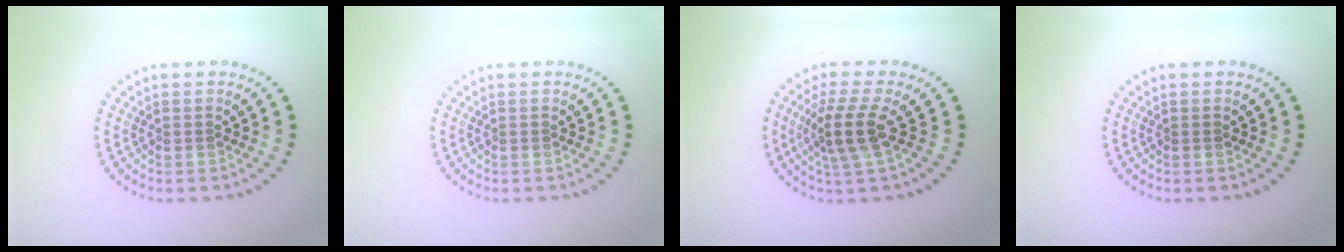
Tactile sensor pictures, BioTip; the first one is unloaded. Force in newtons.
{"total": 0.0}
{"total": 3.7, "press": 2.8, "slide": 2.4}
{"total": 0.0}